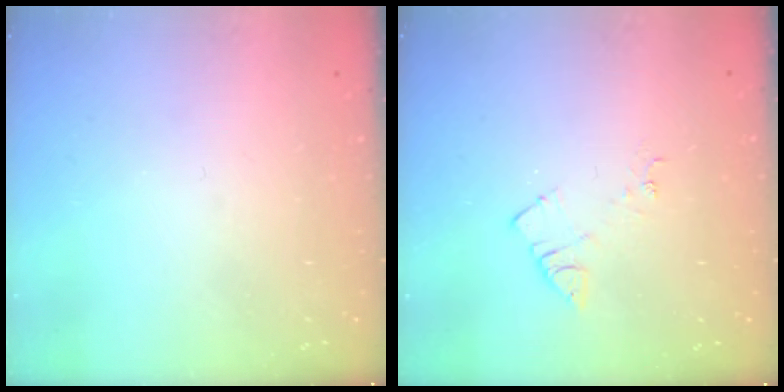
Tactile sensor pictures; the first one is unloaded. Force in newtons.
{"total": 6.2, "press": 6.2, "slide": 0.6}